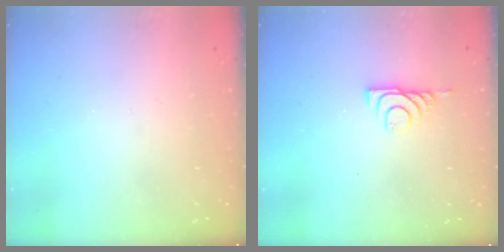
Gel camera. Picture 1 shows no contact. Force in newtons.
{"total": 5.8, "press": 5.7, "slide": 0.8}